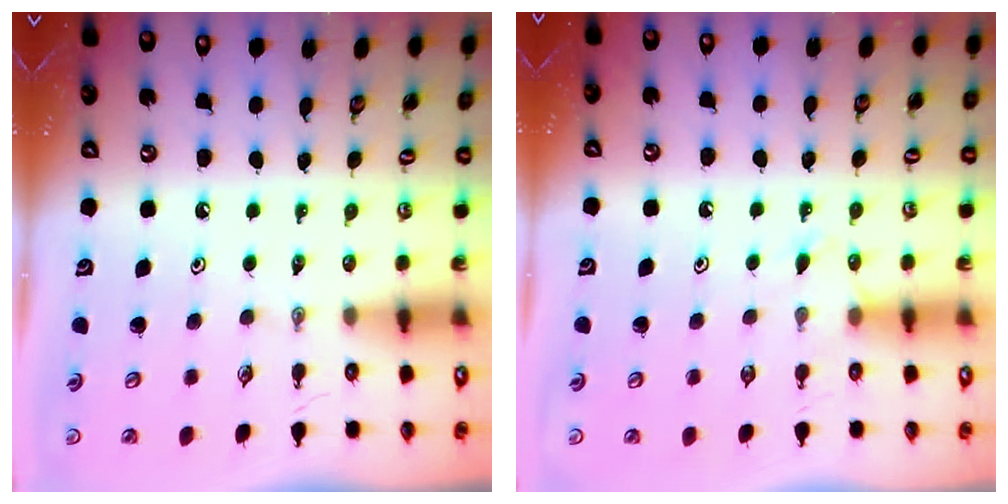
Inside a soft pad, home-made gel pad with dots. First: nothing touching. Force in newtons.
{"total": 4.7, "press": 4.7, "slide": 0.7}